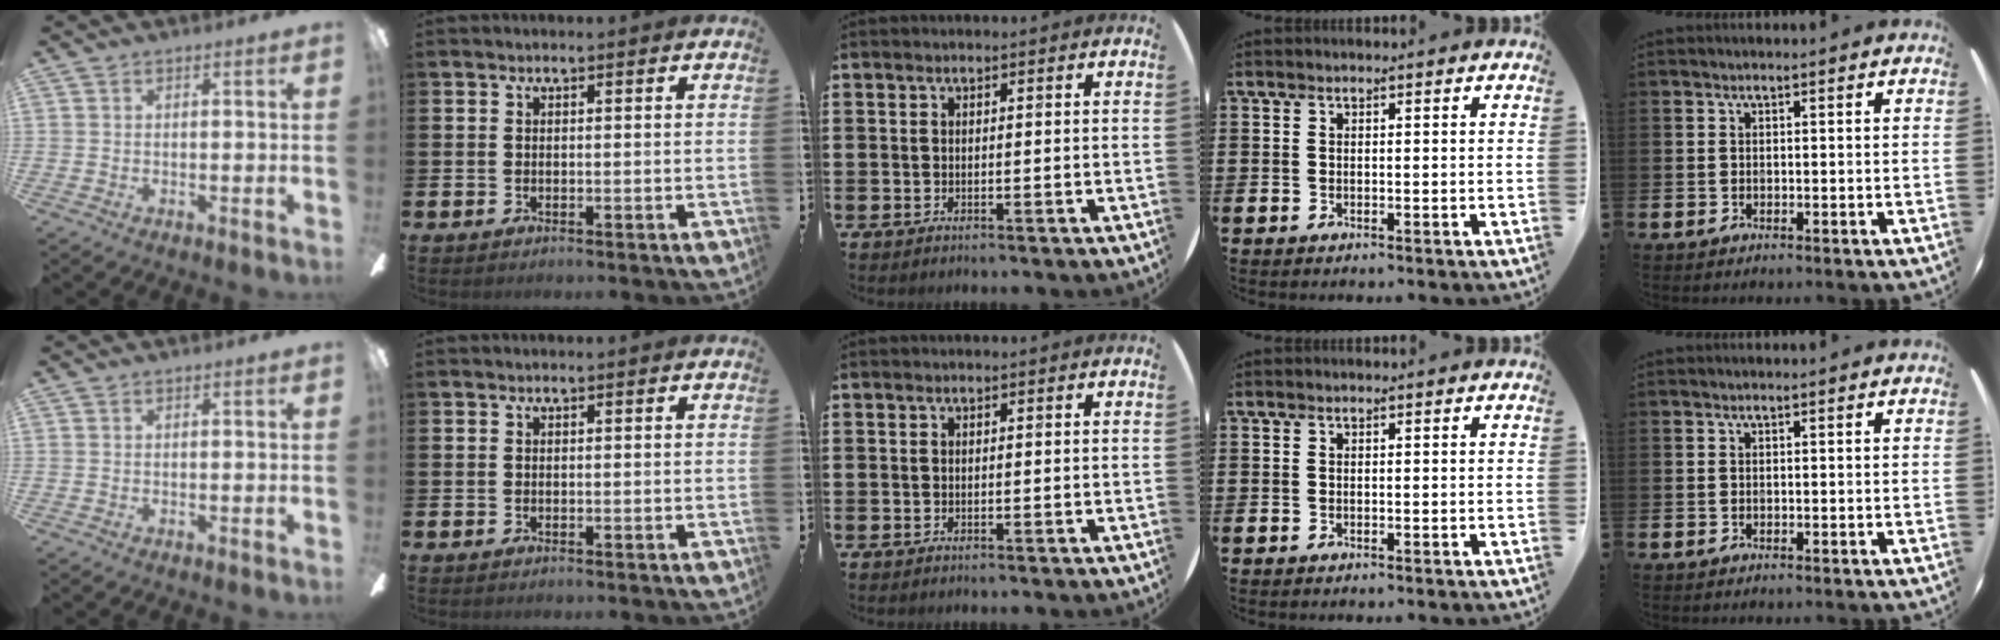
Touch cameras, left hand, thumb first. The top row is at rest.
{}